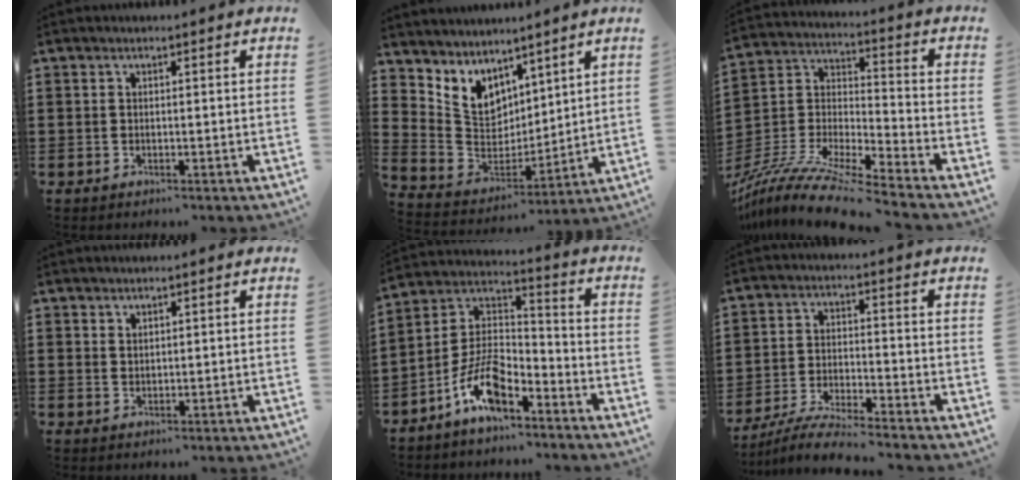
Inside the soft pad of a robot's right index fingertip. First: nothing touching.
{"total": 6.2, "force": [4.1, 4.6, 0.8], "torque": [-0.068, -0.043, 0.076]}
{"total": 10.5, "force": [-9.3, 0.5, 4.8], "torque": [-0.102, 0.001, -0.193]}
{"total": 1.4, "force": [1.4, 0.5, 0.1], "torque": [-0.003, 0.002, 0.026]}
{"total": 10.0, "force": [-6.8, 3.9, 6.1], "torque": [-0.138, 0.004, -0.135]}
{"total": 5.3, "force": [-5.0, -0.2, 1.6], "torque": [-0.041, -0.011, -0.101]}